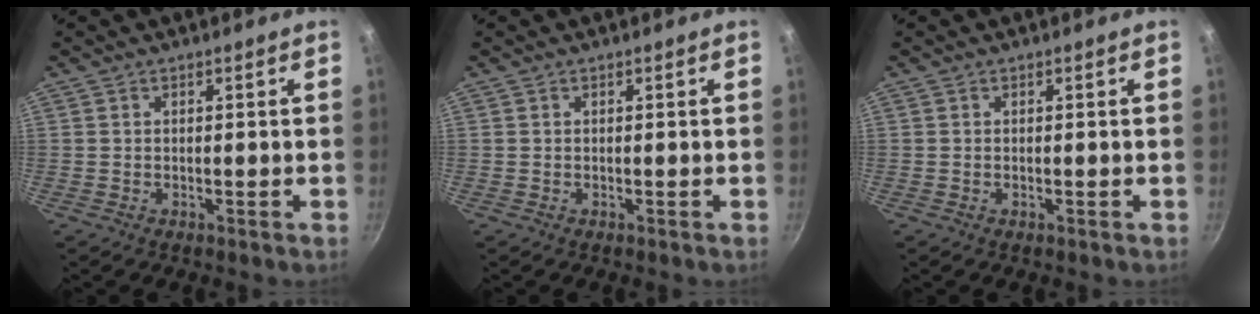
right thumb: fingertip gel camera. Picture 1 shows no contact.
{"total": 0.0}
{"total": 0.0}